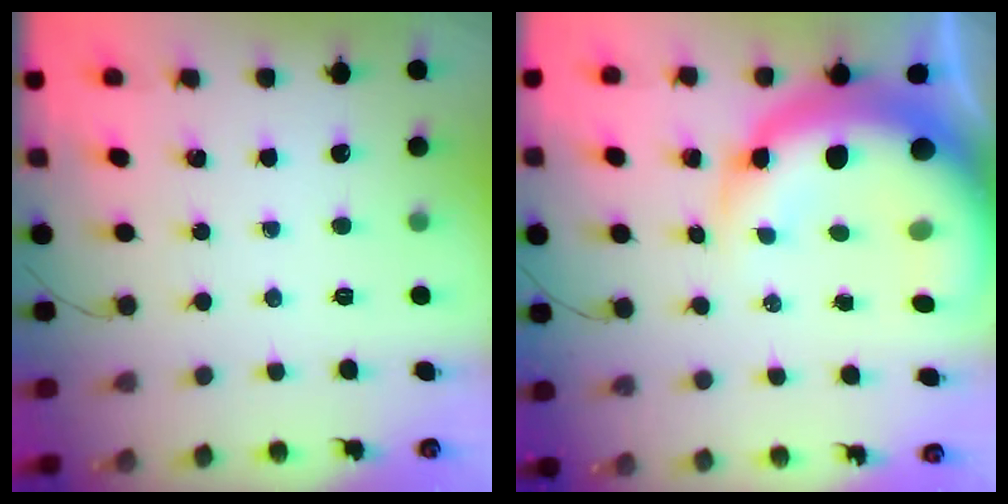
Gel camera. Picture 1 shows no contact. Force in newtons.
{"total": 21.3, "press": 20.7, "slide": 5.4}